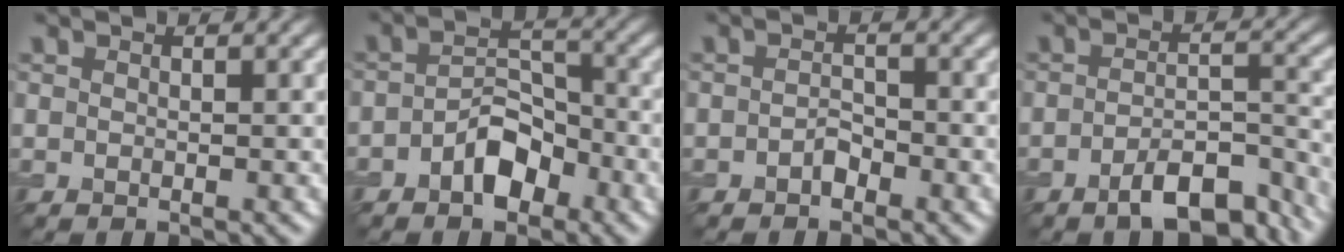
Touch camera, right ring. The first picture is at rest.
{"total": 4.1, "force": [-2.2, 2.3, 2.6], "torque": [-0.039, 0.011, -0.039]}
{"total": 1.3, "force": [-0.8, 0.7, 0.7], "torque": [-0.013, 0.004, -0.016]}
{"total": 6.9, "force": [-4.7, 2.3, 4.5], "torque": [-0.066, 0.003, -0.075]}